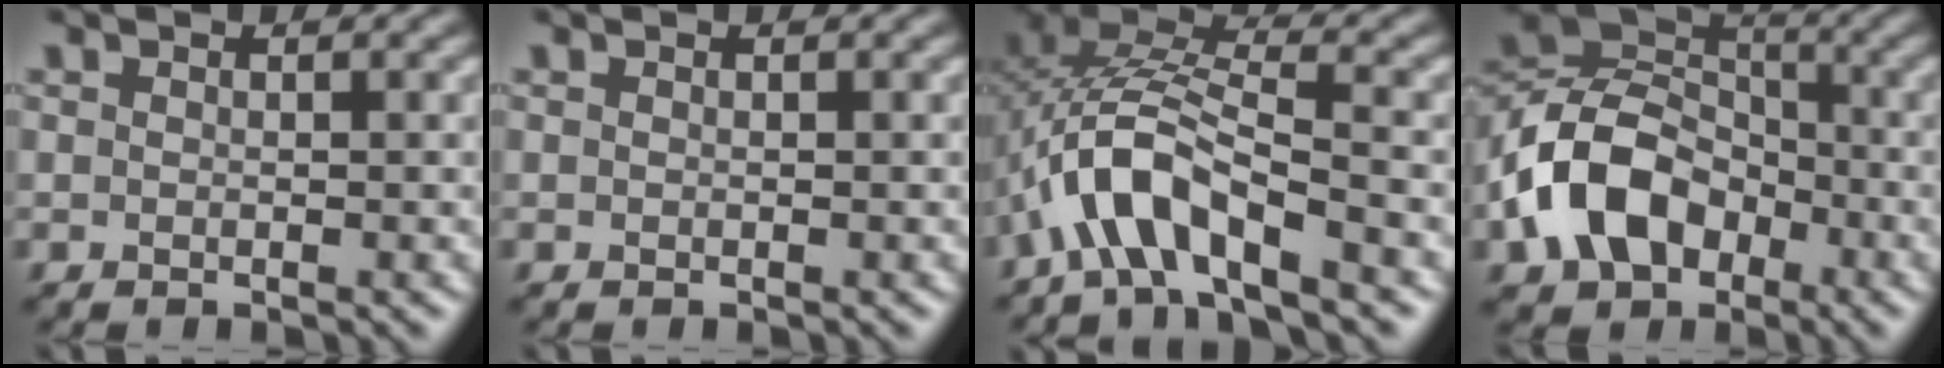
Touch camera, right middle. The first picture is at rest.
{"total": 0.0}
{"total": 7.4, "force": [-3.6, 2.8, 5.8], "torque": [-0.115, 0.010, -0.072]}
{"total": 9.8, "force": [-3.6, 7.1, 5.8], "torque": [-0.119, 0.007, -0.086]}